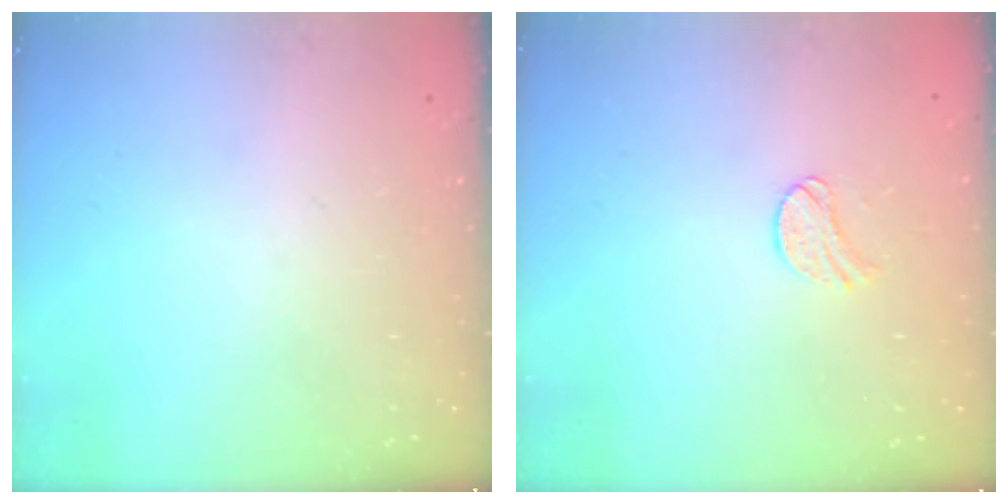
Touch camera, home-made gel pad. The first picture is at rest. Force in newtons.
{"total": 7.7, "press": 7.7, "slide": 0.4}